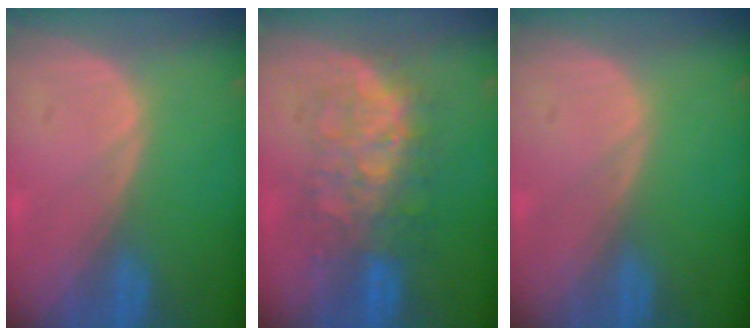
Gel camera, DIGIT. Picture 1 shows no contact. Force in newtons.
{"total": 8.0, "press": 8.0, "slide": 0.6}
{"total": 0.0}